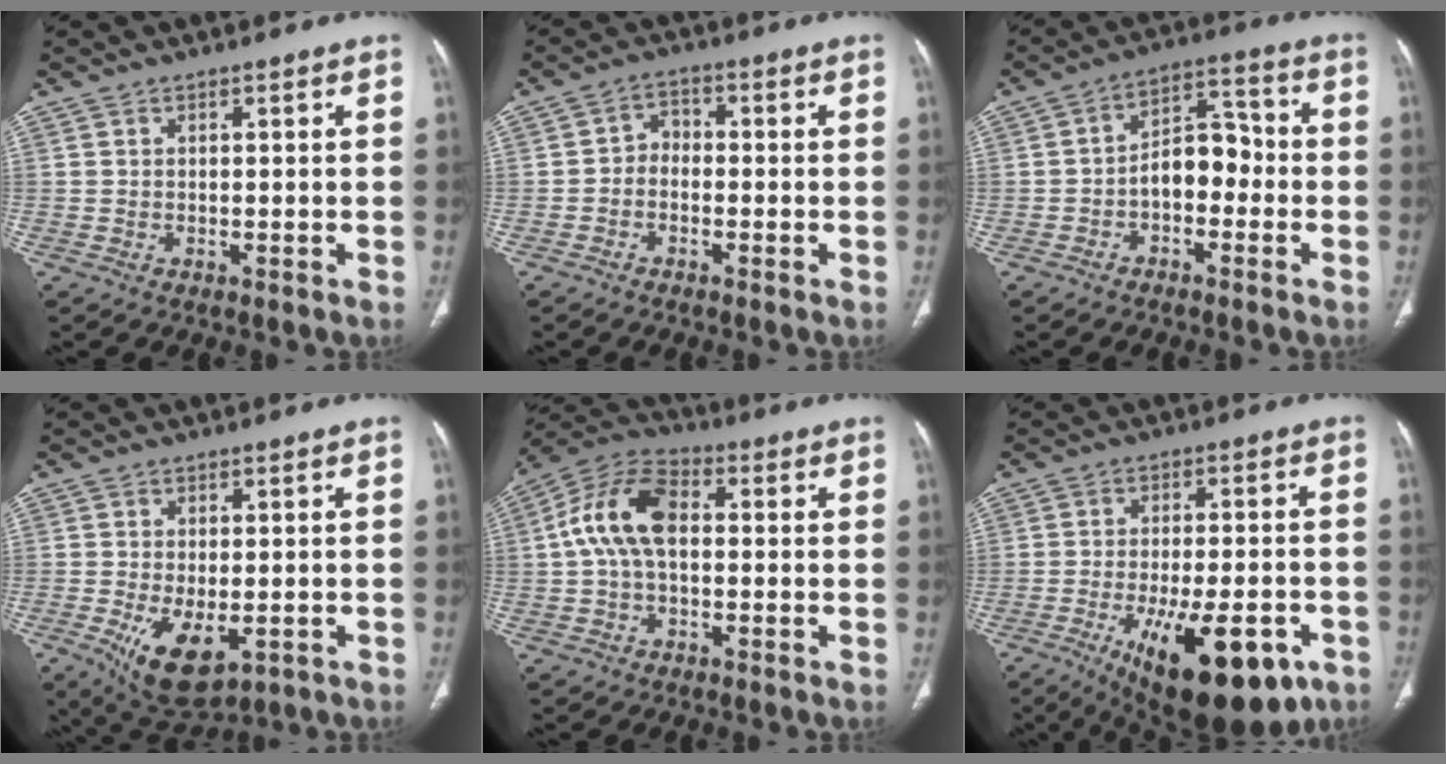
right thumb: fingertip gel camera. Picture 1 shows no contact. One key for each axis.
{"total": 3.4, "fx": -1.0, "fy": 2.7, "fz": 1.9, "tx": -0.016, "ty": 0.021, "tz": -0.029}
{"total": 8.3, "fx": -2.0, "fy": 5.3, "fz": 6.1, "tx": -0.071, "ty": 0.041, "tz": -0.045}
{"total": 10.0, "fx": -3.2, "fy": 5.1, "fz": 8.0, "tx": -0.131, "ty": -0.014, "tz": -0.036}
{"total": 12.4, "fx": 0.9, "fy": 7.5, "fz": 9.9, "tx": -0.189, "ty": 0.034, "tz": 0.006}
{"total": 20.0, "fx": -9.1, "fy": 8.0, "fz": 15.9, "tx": -0.207, "ty": 0.010, "tz": -0.119}